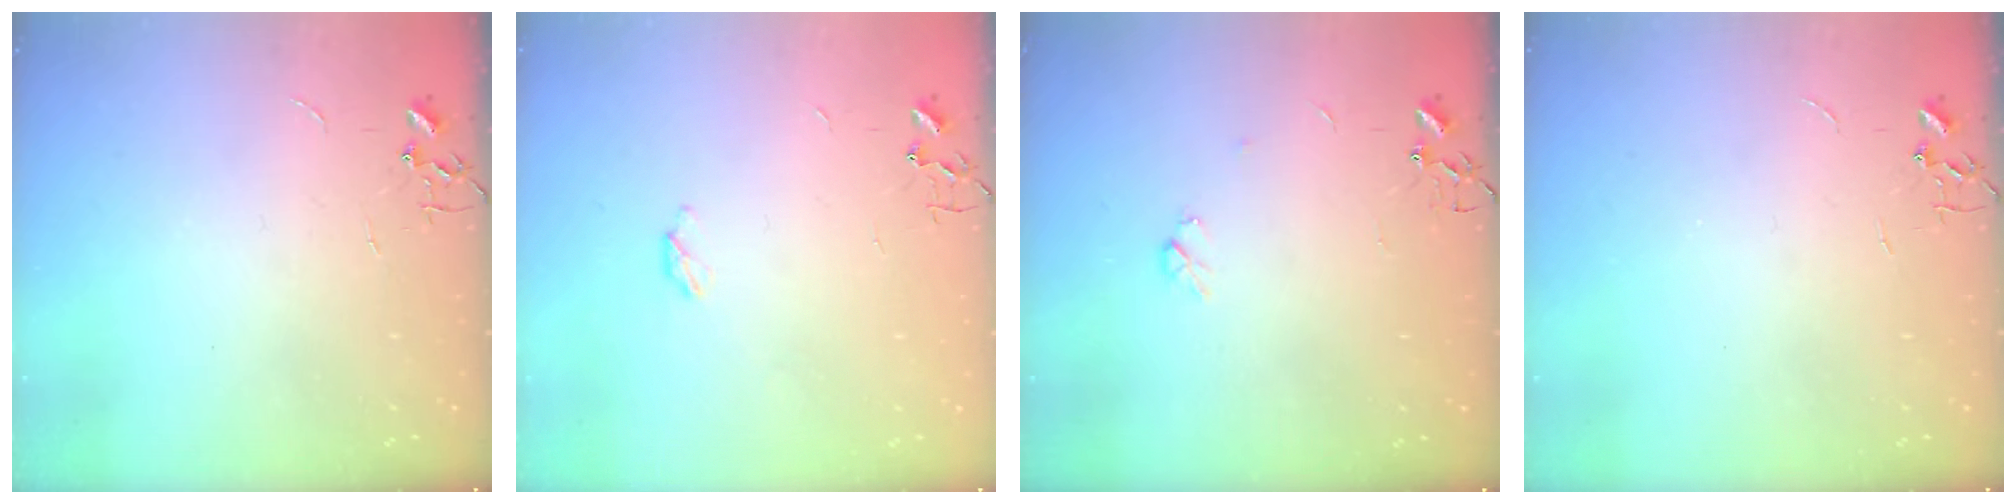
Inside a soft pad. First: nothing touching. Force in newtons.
{"total": 2.8, "press": 2.7, "slide": 0.5}
{"total": 3.7, "press": 3.6, "slide": 0.9}
{"total": 0.0}